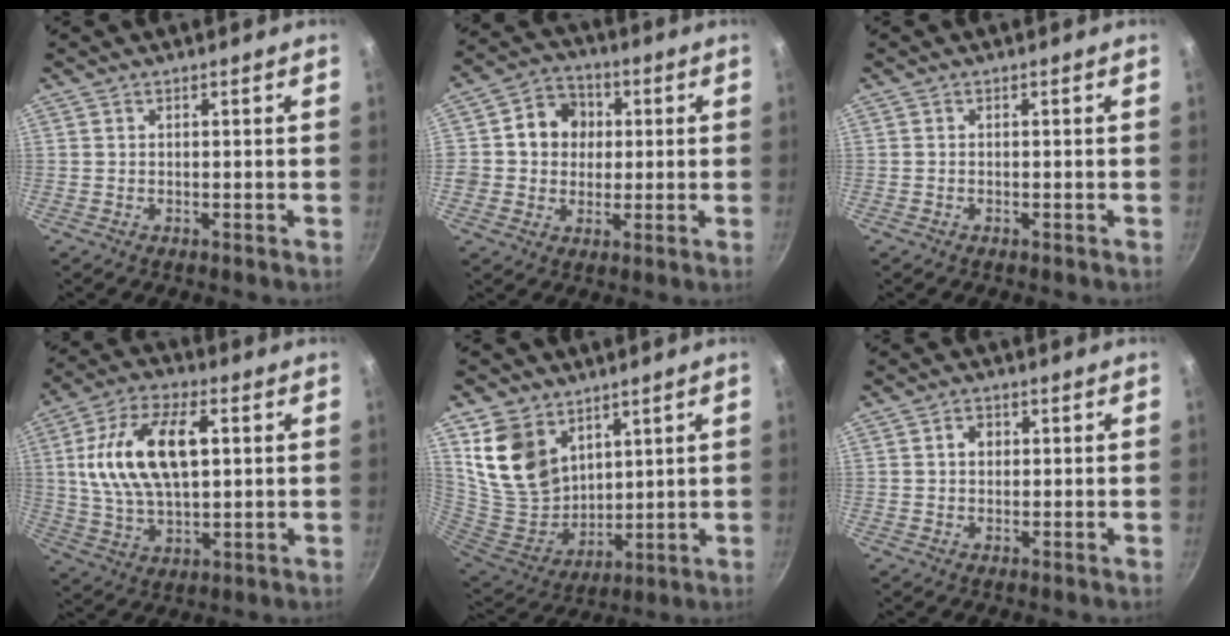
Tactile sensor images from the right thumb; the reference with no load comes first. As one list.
[{"total": 9.2, "force": [1.1, 8.4, 3.5], "torque": [-0.014, 0.013, 0.005]}, {"total": 0.0}, {"total": 18.0, "force": [3.4, 9.6, 14.9], "torque": [-0.271, 0.005, 0.059]}, {"total": 15.0, "force": [7.9, 10.7, 7.0], "torque": [-0.111, -0.054, 0.168]}, {"total": 2.4, "force": [0.4, 2.0, 1.3], "torque": [-0.008, 0.006, 0.005]}]